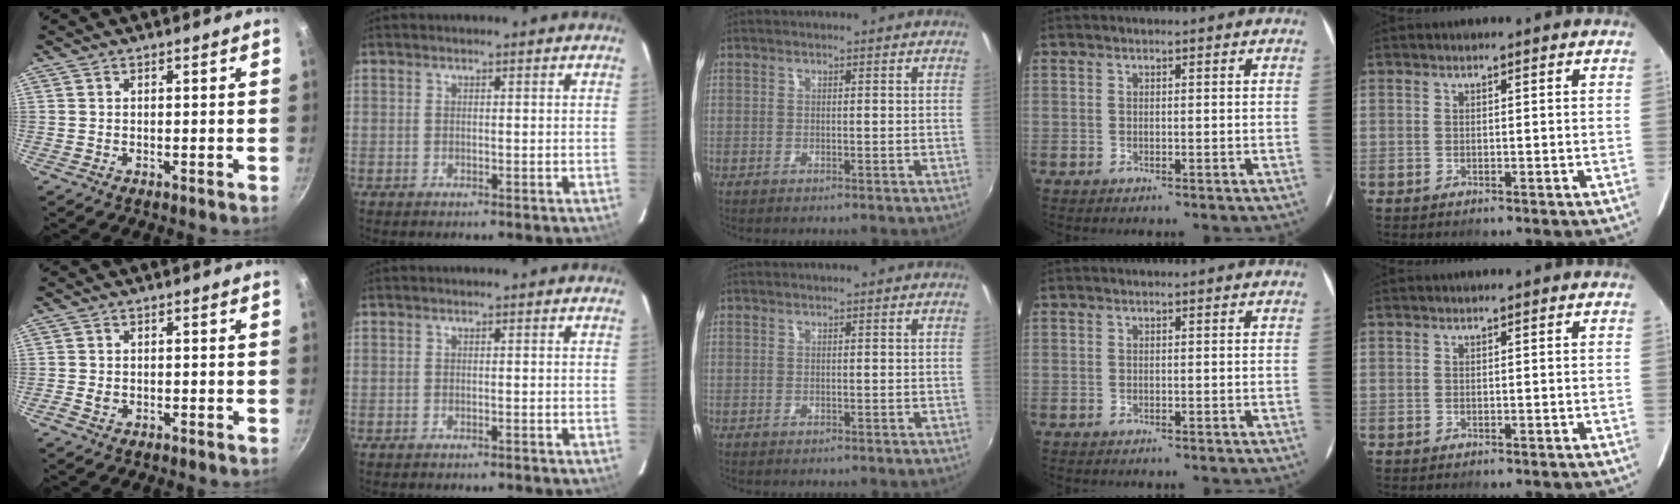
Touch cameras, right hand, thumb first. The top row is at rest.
{"thumb": {"total": 1.6, "force": [-0.6, 1.1, 0.9], "torque": [-0.021, 0.005, -0.014]}, "index": {"total": 0.5, "force": [-0.5, 0.1, 0.0], "torque": [0.000, 0.005, -0.006]}}